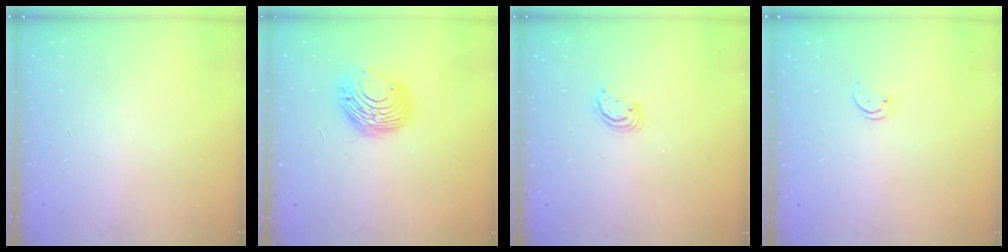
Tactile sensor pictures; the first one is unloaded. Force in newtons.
{"total": 9.7, "press": 9.7, "slide": 0.1}
{"total": 2.5, "press": 2.5, "slide": 0.2}
{"total": 1.5, "press": 1.5, "slide": 0.3}